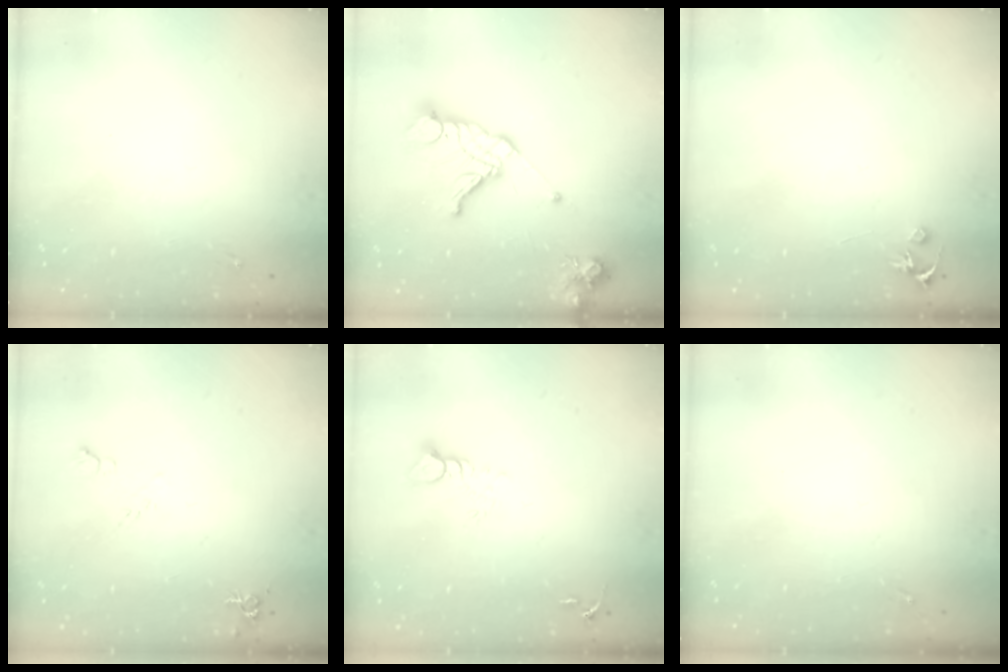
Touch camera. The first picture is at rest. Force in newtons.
{"total": 15.8, "press": 15.7, "slide": 1.7}
{"total": 3.2, "press": 3.2, "slide": 0.3}
{"total": 6.5, "press": 6.4, "slide": 1.0}
{"total": 5.3, "press": 5.3, "slide": 0.3}
{"total": 0.0}